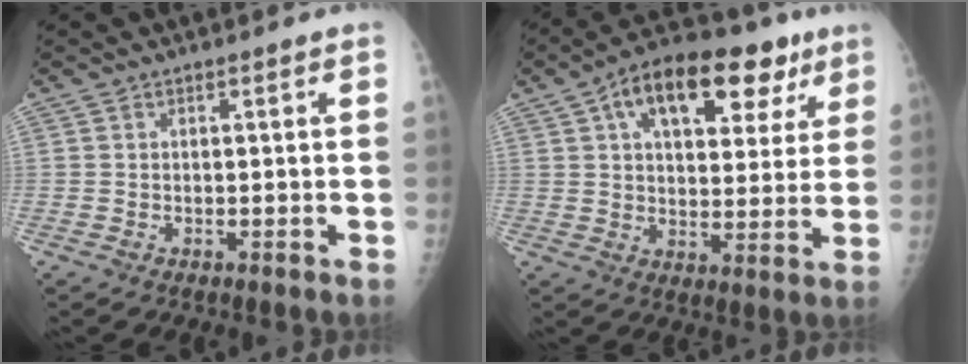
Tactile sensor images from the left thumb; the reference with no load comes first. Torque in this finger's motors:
{"motor_torque": [0.35, 0.24, 0.25, 0.04, 0.20]}